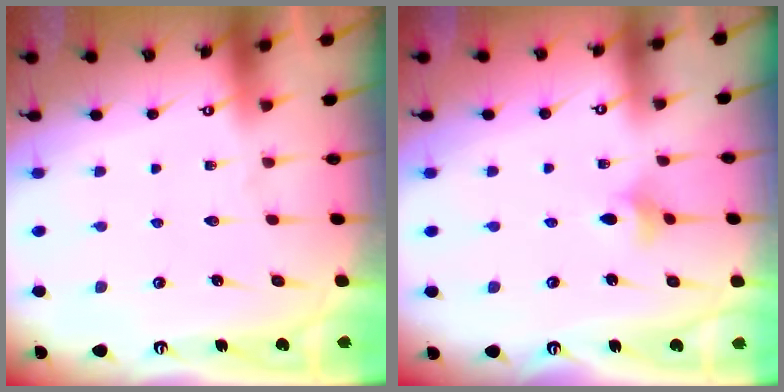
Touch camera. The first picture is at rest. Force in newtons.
{"total": 3.5, "press": 3.5, "slide": 0.5}